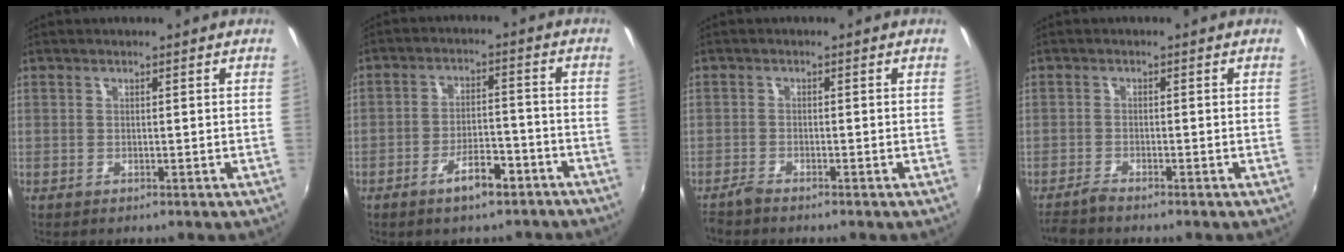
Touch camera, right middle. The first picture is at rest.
{"total": 7.2, "force": [-5.0, 2.8, 4.3], "torque": [-0.078, 0.011, -0.069]}
{"total": 1.9, "force": [-1.8, 0.2, 0.5], "torque": [-0.020, -0.005, -0.038]}
{"total": 2.3, "force": [-2.2, 0.0, 0.7], "torque": [-0.027, -0.007, -0.044]}